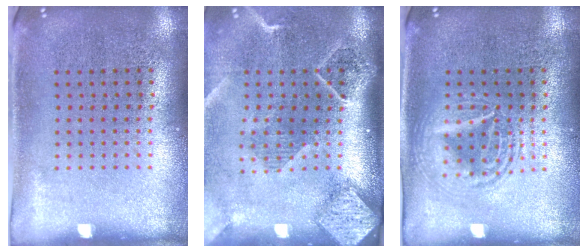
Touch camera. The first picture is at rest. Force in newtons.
{"total": 2.6, "press": 2.0, "slide": 1.6}
{"total": 2.9, "press": 2.9, "slide": 0.4}